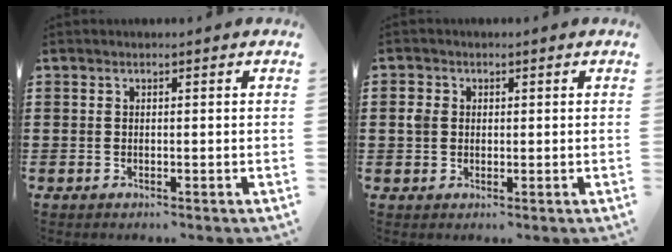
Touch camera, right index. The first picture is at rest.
{"total": 2.1, "force": [0.3, 1.8, 1.0], "torque": [-0.026, 0.009, 0.004]}